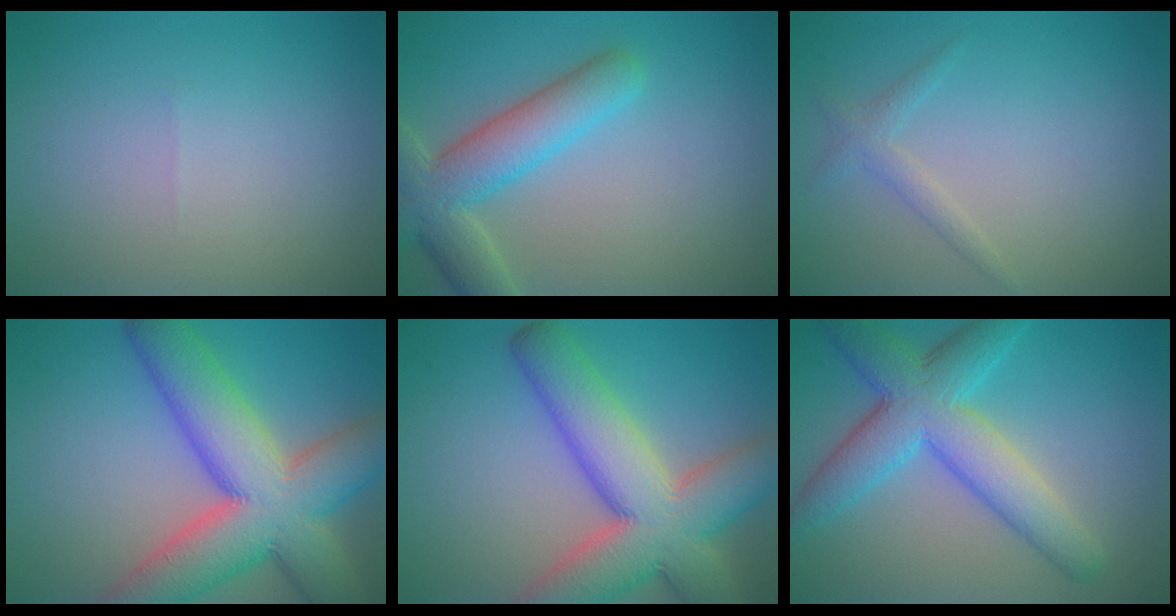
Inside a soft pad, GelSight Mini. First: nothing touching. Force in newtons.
{"total": 6.5, "press": 6.4, "slide": 0.5}
{"total": 1.4, "press": 1.4, "slide": 0.1}
{"total": 11.6, "press": 11.6, "slide": 0.8}
{"total": 11.1, "press": 11.1, "slide": 0.6}
{"total": 7.4, "press": 7.4, "slide": 0.4}